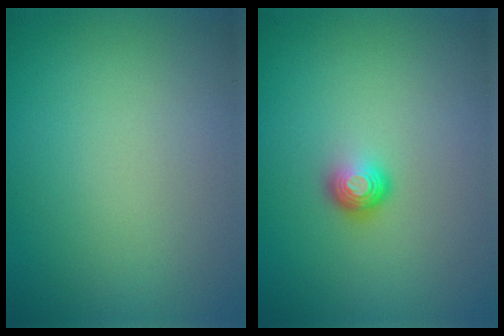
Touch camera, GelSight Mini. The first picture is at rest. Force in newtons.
{"total": 1.8, "press": 1.1, "slide": 1.4}